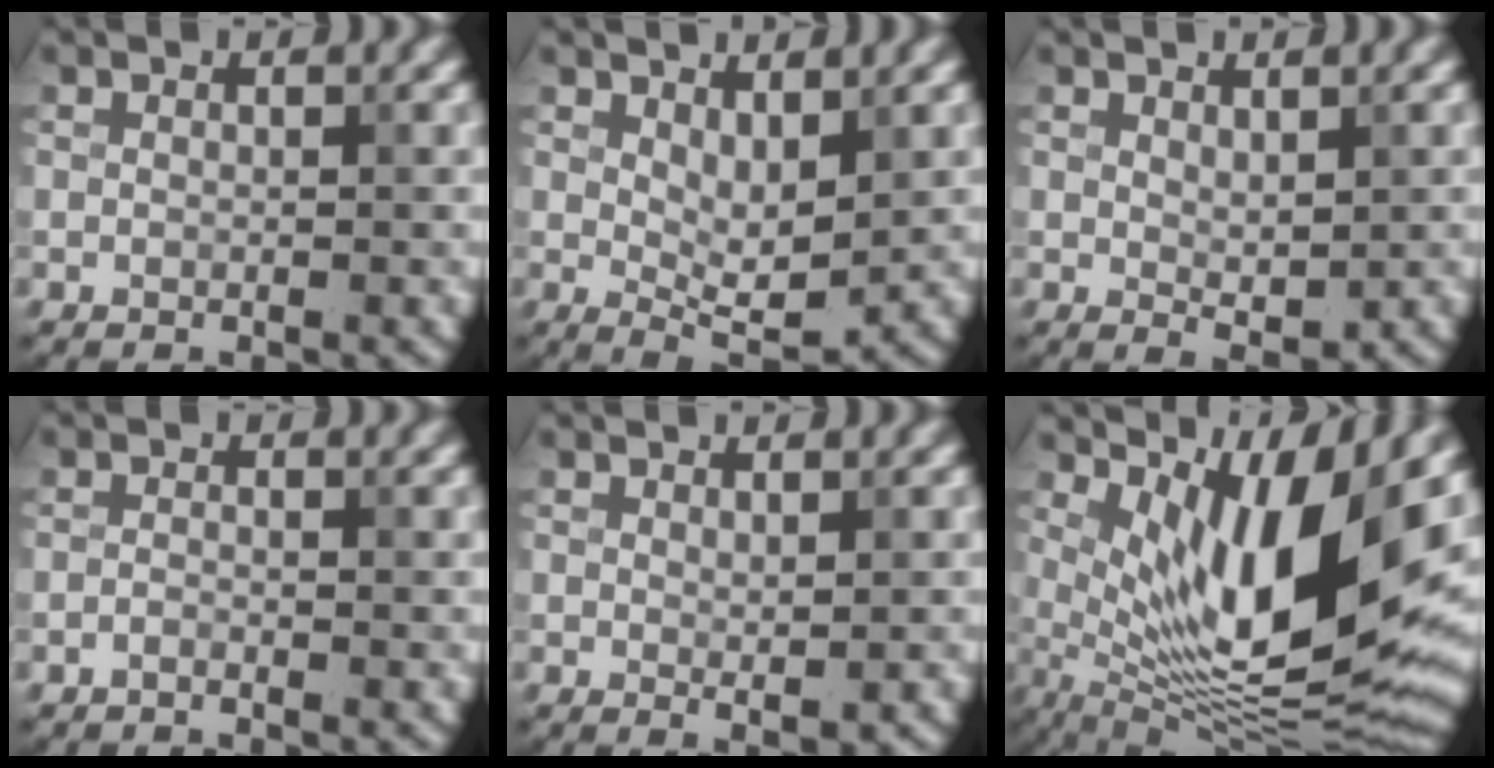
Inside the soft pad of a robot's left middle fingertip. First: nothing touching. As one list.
[{"total": 3.5, "force": [0.9, 1.4, 3.0], "torque": [-0.052, -0.008, 0.022]}, {"total": 1.5, "force": [0.7, 0.6, 1.2], "torque": [-0.020, -0.007, 0.018]}, {"total": 0.7, "force": [-0.6, 0.1, 0.4], "torque": [-0.008, 0.000, -0.014]}, {"total": 1.0, "force": [0.2, 0.1, 0.9], "torque": [-0.014, -0.006, 0.005]}, {"total": 12.9, "force": [3.8, 4.1, 11.6], "torque": [-0.194, -0.016, 0.075]}]